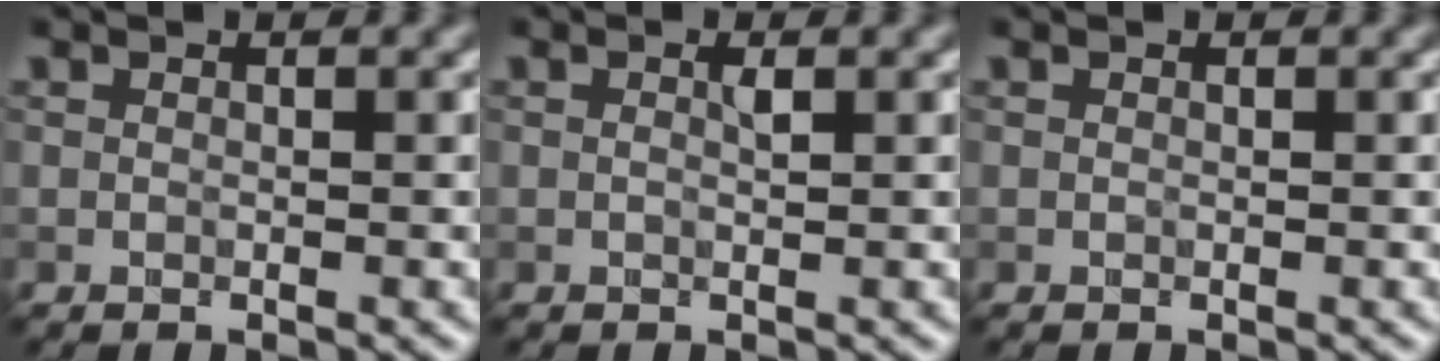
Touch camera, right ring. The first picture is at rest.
{"total": 0.7, "force": [0.2, 0.0, 0.7], "torque": [-0.016, 0.002, 0.004]}
{"total": 0.0}